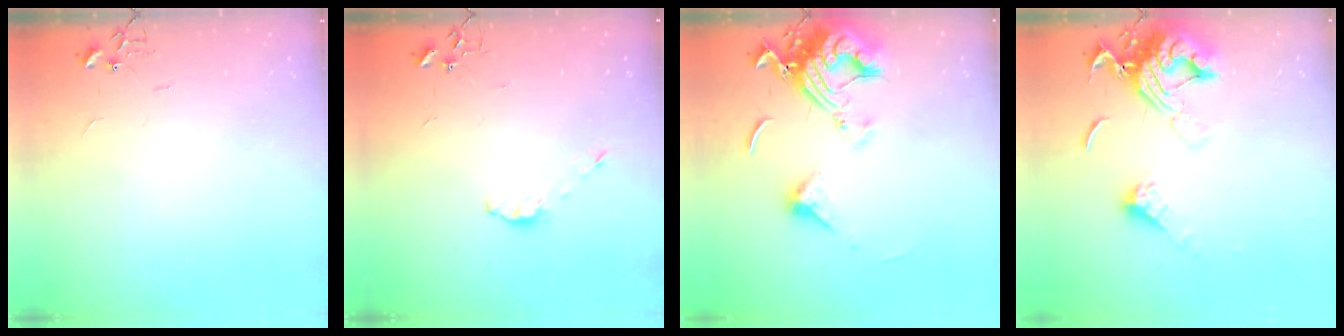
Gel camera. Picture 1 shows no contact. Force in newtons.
{"total": 5.1, "press": 5.0, "slide": 0.3}
{"total": 14.8, "press": 14.7, "slide": 1.5}
{"total": 15.4, "press": 15.3, "slide": 1.8}